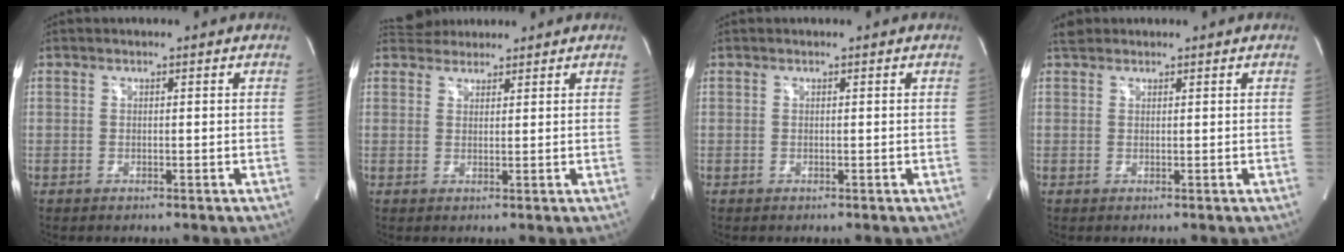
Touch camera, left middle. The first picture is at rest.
{"total": 4.0, "force": [3.7, 1.6, 0.4], "torque": [-0.008, 0.028, 0.063]}
{"total": 0.0}
{"total": 1.7, "force": [1.4, 0.9, 0.2], "torque": [-0.009, 0.018, 0.024]}